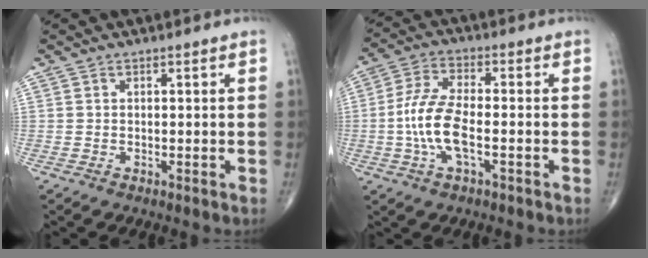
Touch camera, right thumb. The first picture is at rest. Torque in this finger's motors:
{"motor_torque": [2.58, 2.42, 1.11, 0.15, 0.31]}